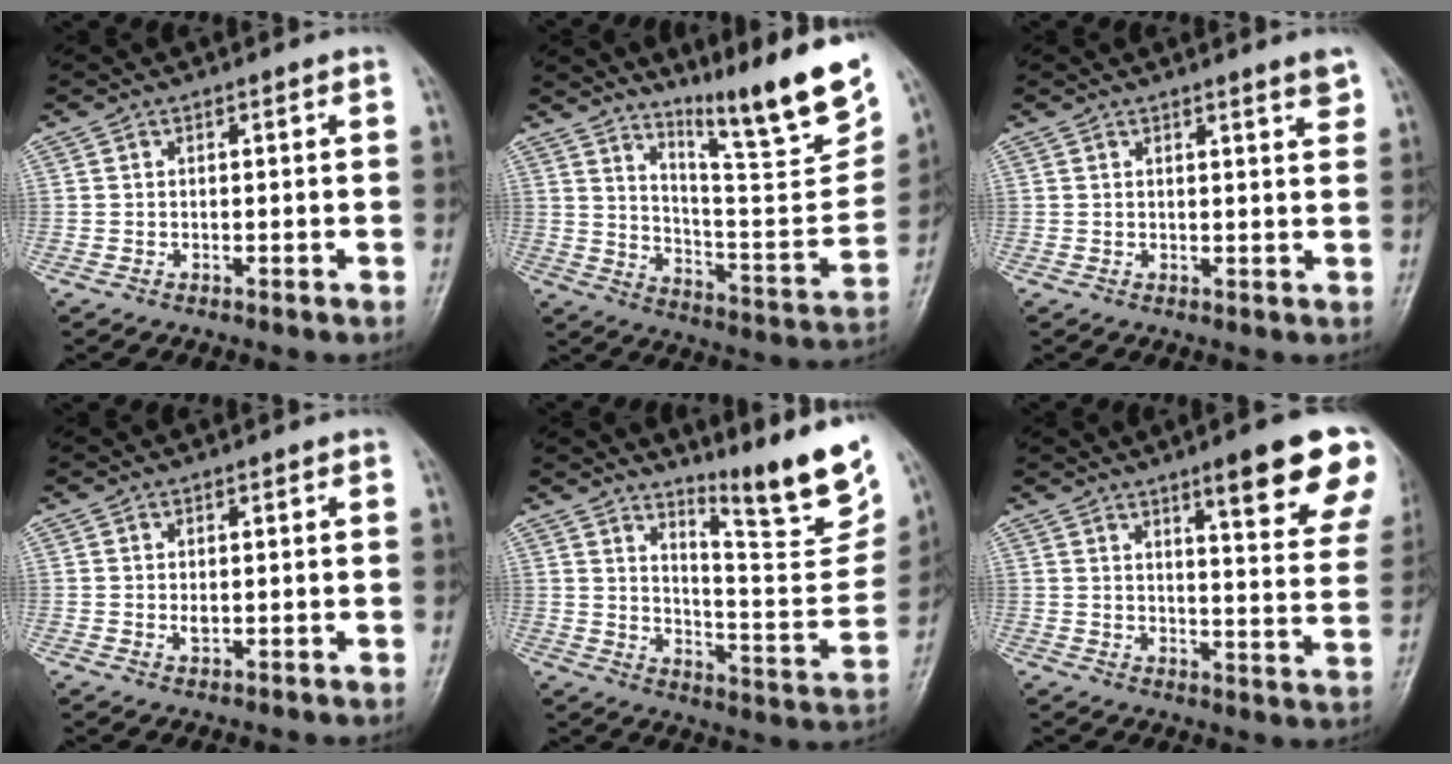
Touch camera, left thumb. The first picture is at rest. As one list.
[{"total": 20.2, "force": [14.7, 1.6, 13.7], "torque": [-0.176, -0.104, 0.239]}, {"total": 2.5, "force": [1.9, 0.1, 1.7], "torque": [-0.020, -0.014, 0.024]}, {"total": 1.1, "force": [0.2, 0.7, 0.9], "torque": [-0.013, -0.003, 0.006]}, {"total": 17.6, "force": [12.9, 2.2, 11.7], "torque": [-0.138, -0.106, 0.201]}, {"total": 17.0, "force": [10.4, 2.9, 13.1], "torque": [-0.137, -0.047, 0.130]}]